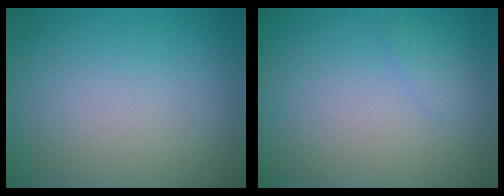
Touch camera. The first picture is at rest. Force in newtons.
{"total": 0.8, "press": 0.8, "slide": 0.0}